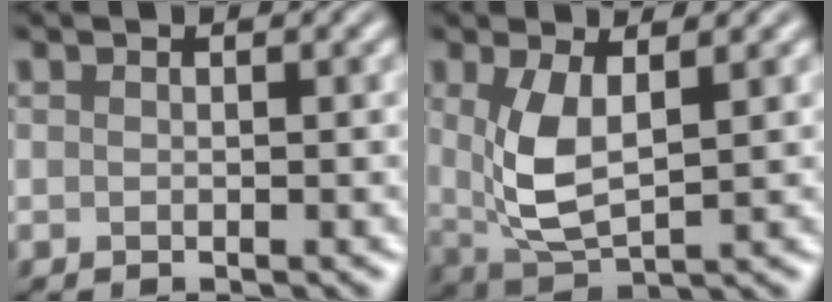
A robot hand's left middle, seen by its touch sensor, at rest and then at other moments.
{"total": 5.0, "force": [1.0, 2.2, 4.3], "torque": [-0.099, -0.007, 0.027]}